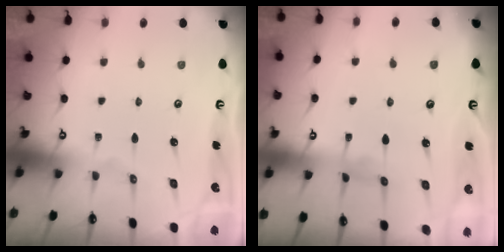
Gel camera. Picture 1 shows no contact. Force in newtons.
{"total": 1.4, "press": 1.4, "slide": 0.5}